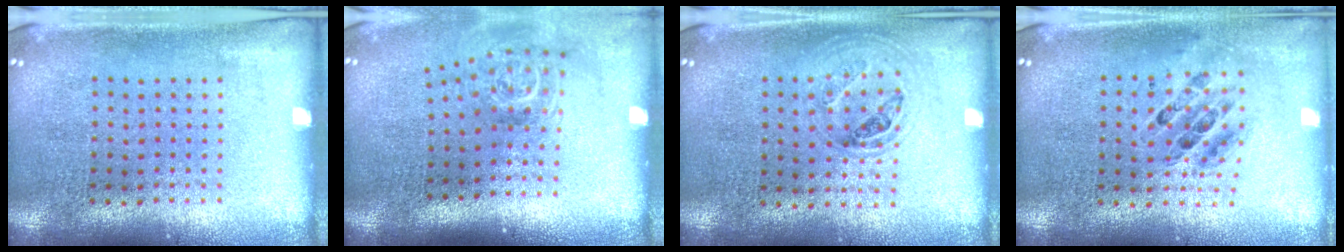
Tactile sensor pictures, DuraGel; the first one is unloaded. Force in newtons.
{"total": 1.8, "press": 1.3, "slide": 1.3}
{"total": 1.1, "press": 0.9, "slide": 0.5}
{"total": 0.6, "press": 0.6, "slide": 0.1}